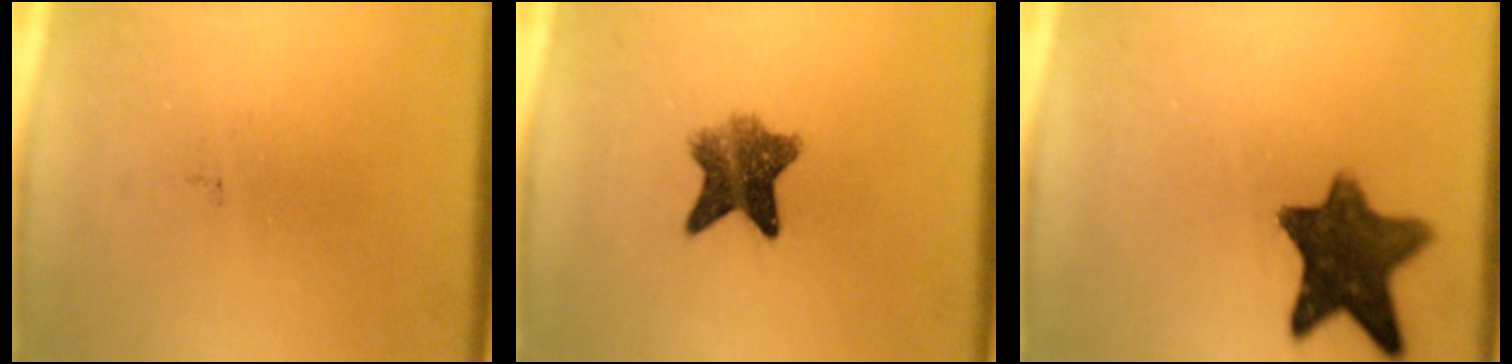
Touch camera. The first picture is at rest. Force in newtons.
{"total": 6.9}
{"total": 11.0}